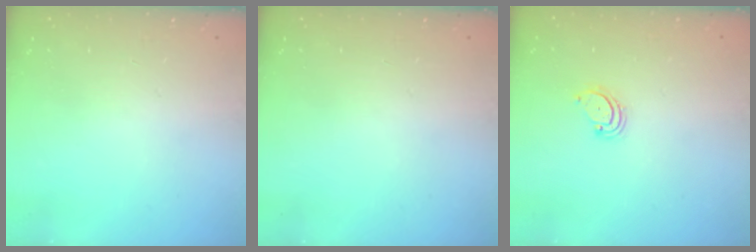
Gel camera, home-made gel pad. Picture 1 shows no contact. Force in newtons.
{"total": 0.0}
{"total": 3.0, "press": 3.0, "slide": 0.4}